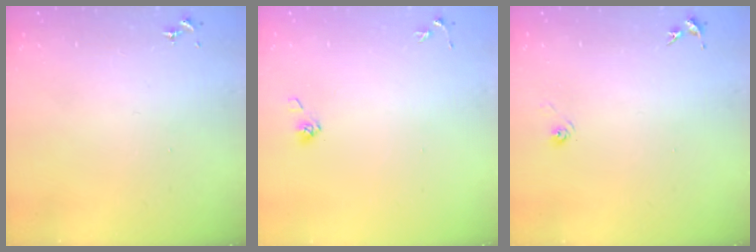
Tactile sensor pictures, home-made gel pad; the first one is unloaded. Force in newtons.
{"total": 3.8, "press": 3.4, "slide": 1.7}
{"total": 3.2, "press": 2.7, "slide": 1.7}